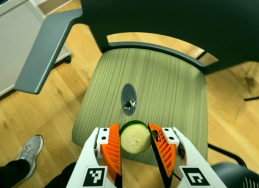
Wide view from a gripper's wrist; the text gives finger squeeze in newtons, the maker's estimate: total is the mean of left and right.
{"total": 8.9, "left": 8.9, "right": 8.8}